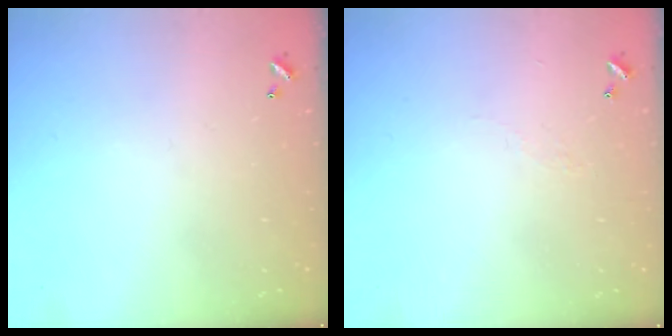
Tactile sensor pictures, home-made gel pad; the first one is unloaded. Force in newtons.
{"total": 3.1, "press": 3.0, "slide": 0.6}